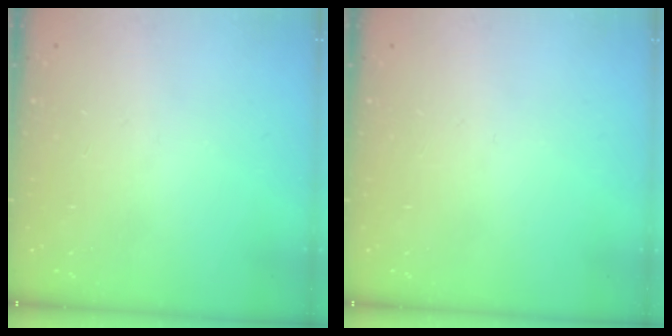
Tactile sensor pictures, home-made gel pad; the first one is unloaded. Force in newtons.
{"total": 0.0}